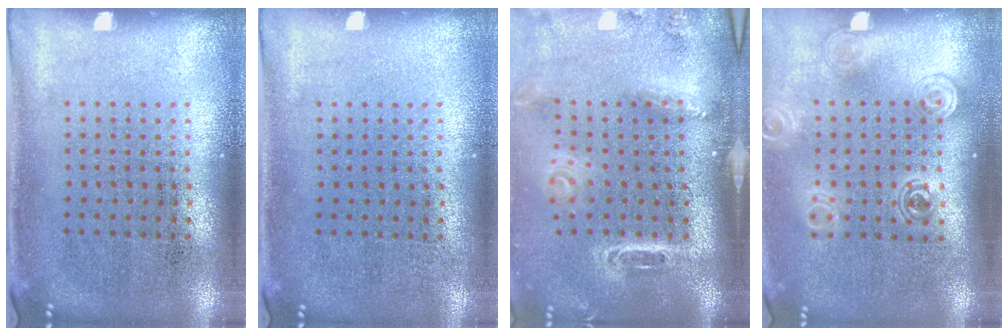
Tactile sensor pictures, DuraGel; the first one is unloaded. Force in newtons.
{"total": 0.0}
{"total": 3.0, "press": 2.1, "slide": 2.1}
{"total": 1.5, "press": 1.2, "slide": 0.9}